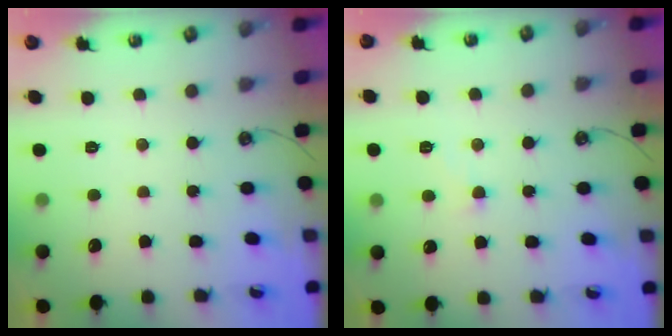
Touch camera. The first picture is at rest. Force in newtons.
{"total": 0.7, "press": 0.6, "slide": 0.4}